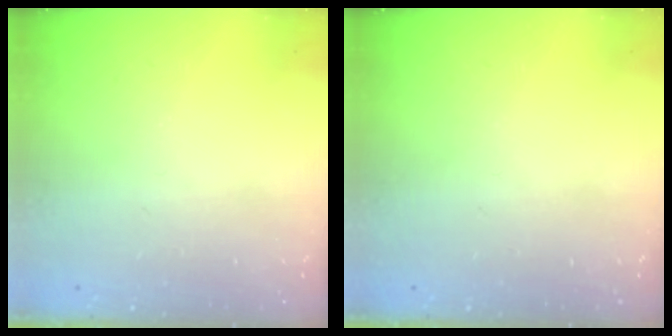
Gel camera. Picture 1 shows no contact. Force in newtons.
{"total": 0.0}